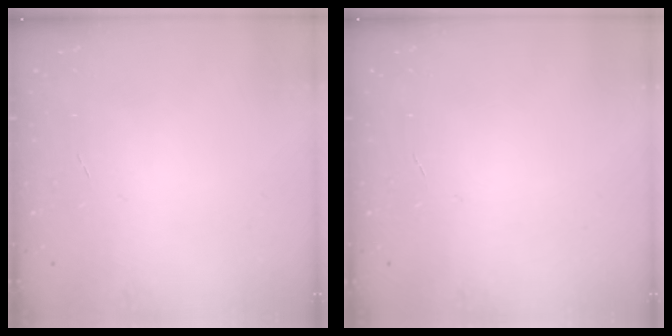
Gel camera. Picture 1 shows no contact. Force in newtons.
{"total": 0.0}